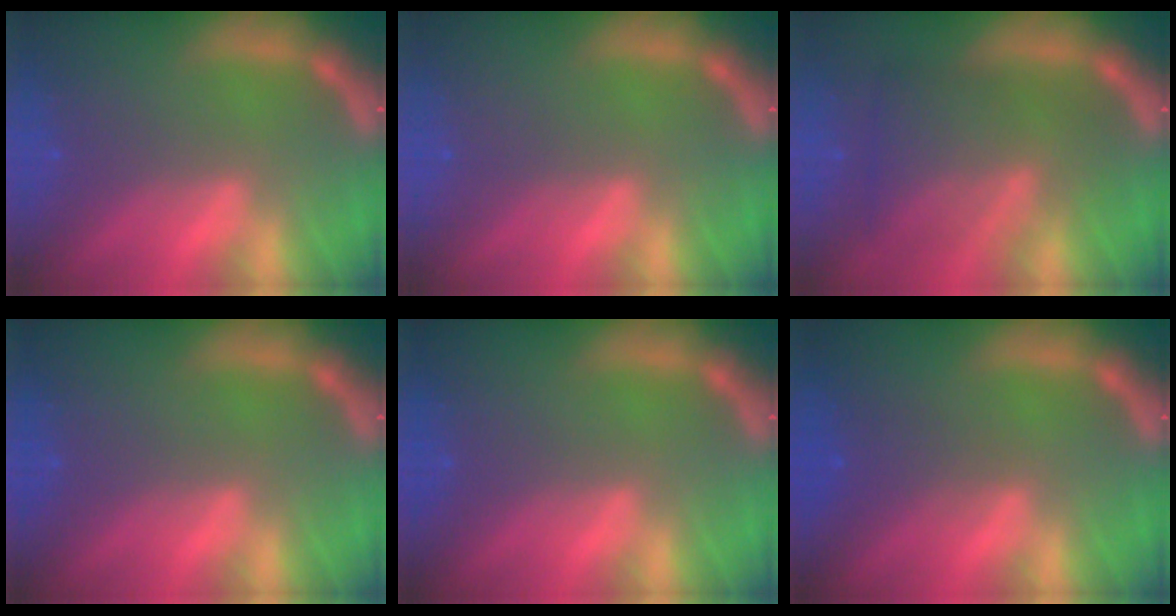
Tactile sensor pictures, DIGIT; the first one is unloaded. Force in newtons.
{"total": 0.0}
{"total": 7.6}
{"total": 0.0}
{"total": 0.0}
{"total": 1.9}